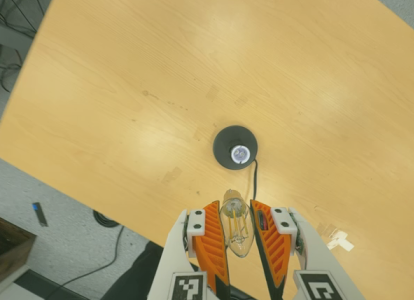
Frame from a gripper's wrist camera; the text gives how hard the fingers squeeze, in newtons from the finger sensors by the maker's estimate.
{"total": 12.5, "left": 12.8, "right": 12.1}